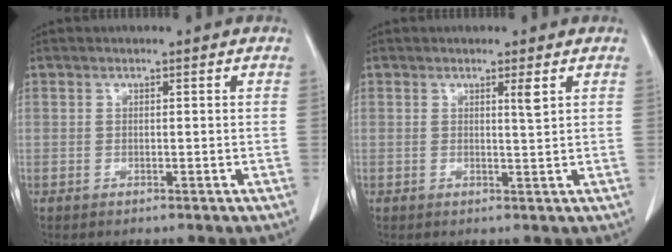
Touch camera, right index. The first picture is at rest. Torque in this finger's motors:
{"motor_torque": [0.02, 0.08, 0.00, 0.00]}